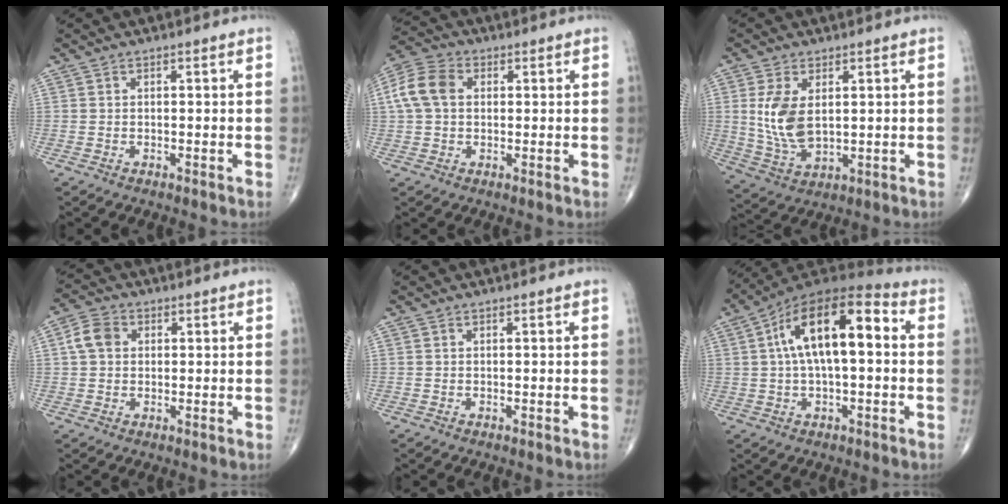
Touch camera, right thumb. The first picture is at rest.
{"total": 8.3, "force": [1.4, 6.0, 5.6], "torque": [-0.118, 0.022, 0.021]}
{"total": 9.5, "force": [1.6, 5.3, 7.7], "torque": [-0.155, -0.014, 0.044]}
{"total": 5.1, "force": [1.0, 4.0, 3.0], "torque": [-0.052, 0.010, 0.013]}
{"total": 0.0}
{"total": 16.5, "force": [2.5, 7.2, 14.6], "torque": [-0.240, 0.044, 0.032]}